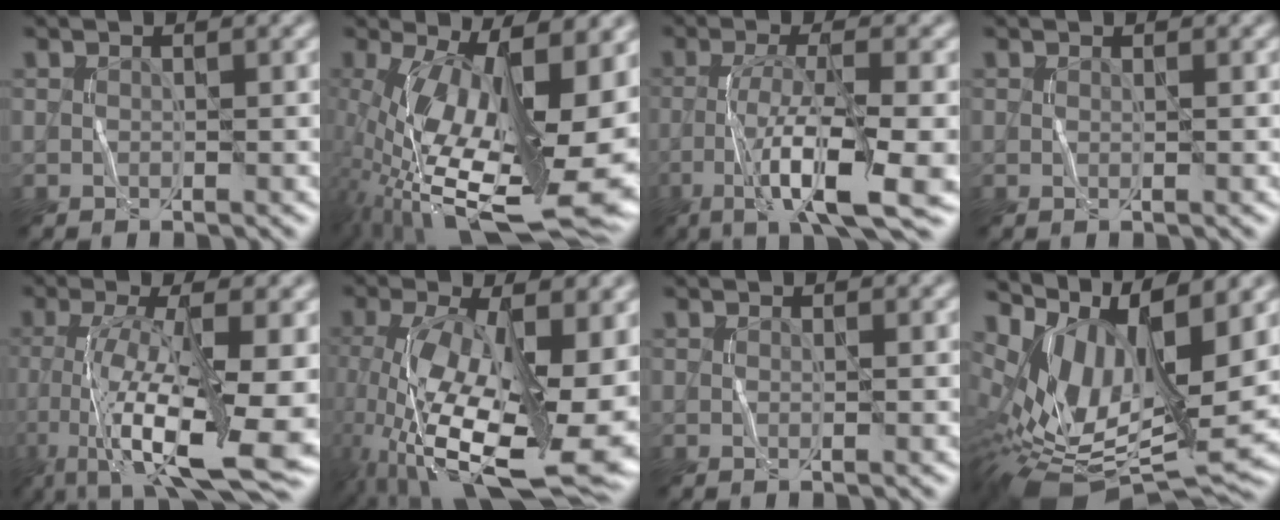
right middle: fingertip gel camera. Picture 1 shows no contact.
{"total": 17.5, "force": [-1.0, 6.4, 16.3], "torque": [-0.272, -0.023, 0.001]}
{"total": 9.2, "force": [-3.1, 1.8, 8.5], "torque": [-0.144, -0.004, -0.058]}
{"total": 0.0}
{"total": 12.7, "force": [-3.9, 3.6, 11.6], "torque": [-0.202, -0.017, -0.059]}
{"total": 16.5, "force": [-2.5, 7.1, 14.7], "torque": [-0.274, -0.029, -0.026]}
{"total": 0.0}
{"total": 11.9, "force": [2.6, 5.5, 10.2], "torque": [-0.203, -0.001, 0.060]}